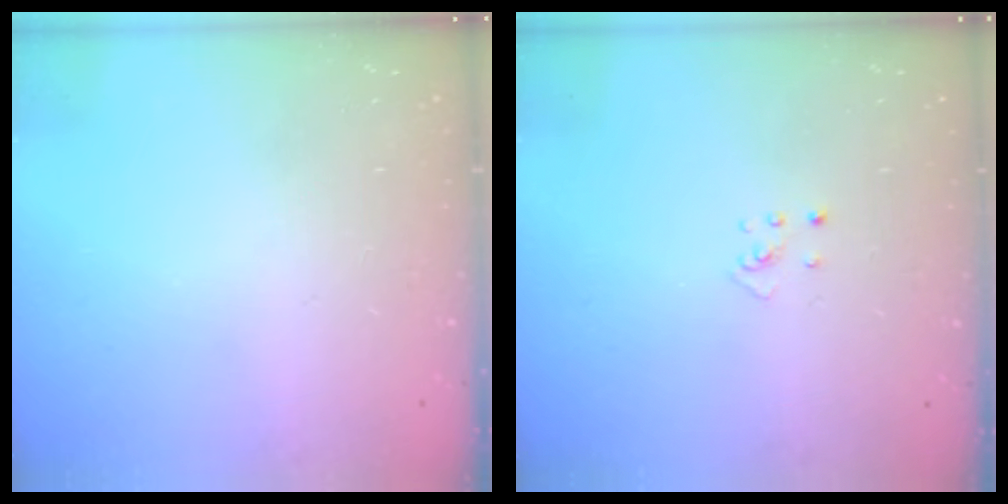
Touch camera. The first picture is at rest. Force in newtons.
{"total": 2.0, "press": 2.0, "slide": 0.3}